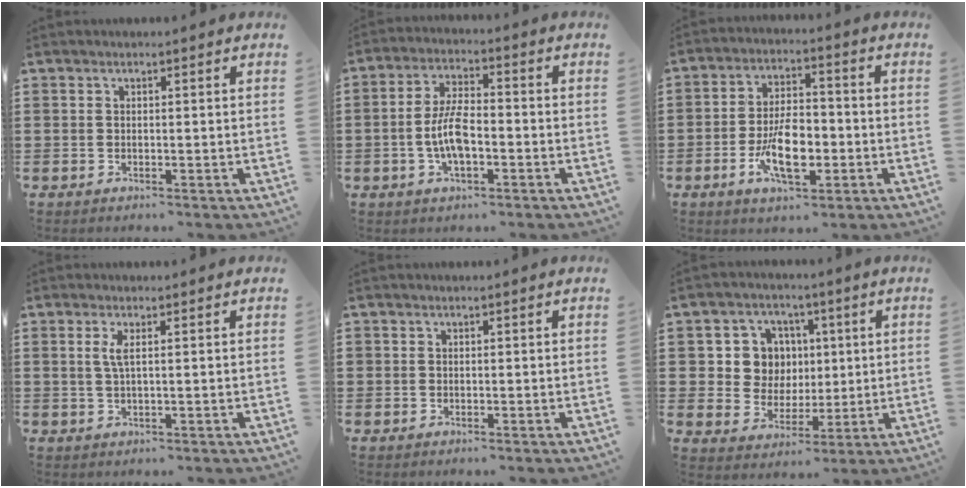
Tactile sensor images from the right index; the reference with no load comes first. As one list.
[{"total": 7.2, "force": [-1.5, 3.0, 6.4], "torque": [-0.146, -0.003, -0.035]}, {"total": 9.2, "force": [-2.7, 4.3, 7.7], "torque": [-0.145, -0.002, -0.048]}, {"total": 2.1, "force": [0.5, 0.3, 2.1], "torque": [-0.044, 0.001, 0.007]}, {"total": 0.6, "force": [0.0, 0.6, 0.1], "torque": [-0.003, 0.005, 0.000]}, {"total": 8.1, "force": [1.6, 7.5, 2.7], "torque": [-0.081, 0.019, 0.031]}]